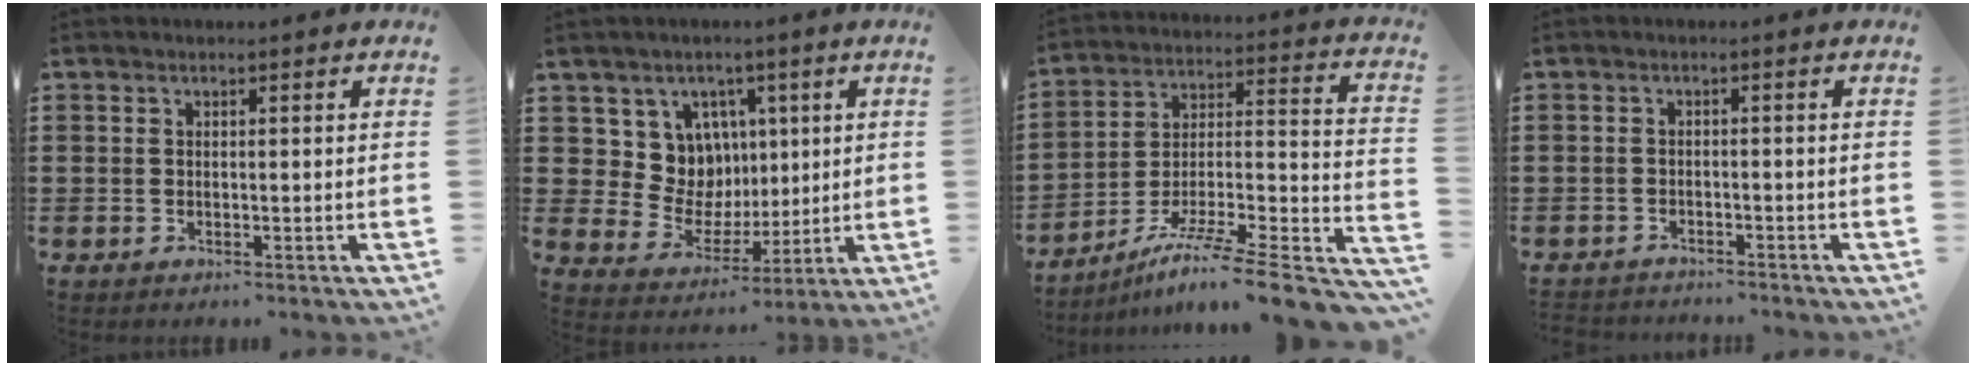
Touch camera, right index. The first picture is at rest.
{"total": 9.1, "force": [2.8, 8.5, 1.8], "torque": [-0.062, -0.026, 0.058]}
{"total": 9.6, "force": [-7.1, -0.1, 6.4], "torque": [-0.097, -0.005, -0.139]}
{"total": 1.7, "force": [-1.6, 0.3, -0.1], "torque": [-0.003, 0.002, -0.037]}